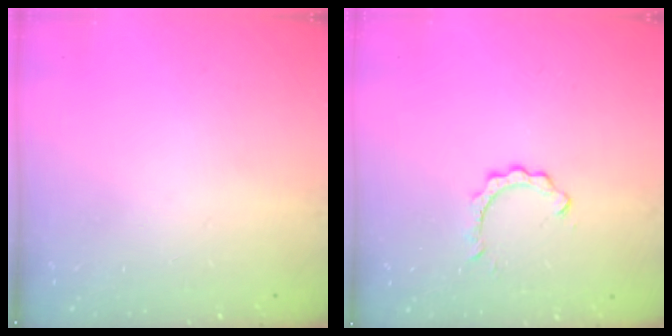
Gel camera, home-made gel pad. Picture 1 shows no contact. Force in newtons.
{"total": 2.4, "press": 2.4, "slide": 0.3}